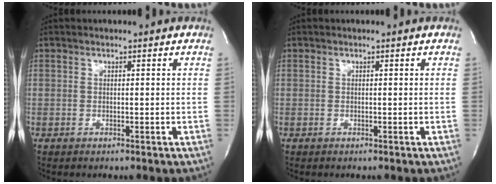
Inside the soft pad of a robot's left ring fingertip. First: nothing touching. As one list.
[{"total": 0.0}]